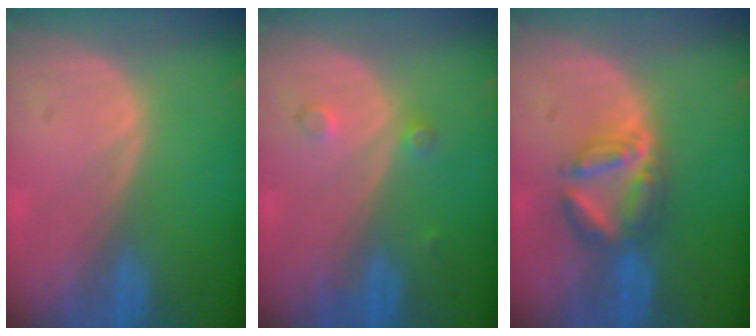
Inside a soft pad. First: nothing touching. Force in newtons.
{"total": 2.1, "press": 1.8, "slide": 1.1}
{"total": 5.7, "press": 5.7, "slide": 1.0}